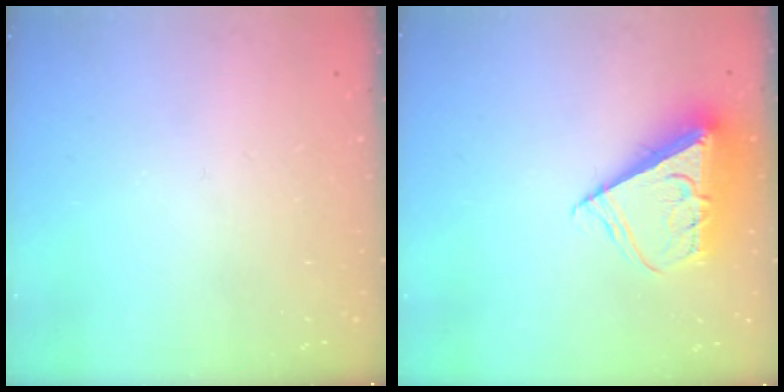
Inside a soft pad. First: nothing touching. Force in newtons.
{"total": 10.5, "press": 10.4, "slide": 0.5}